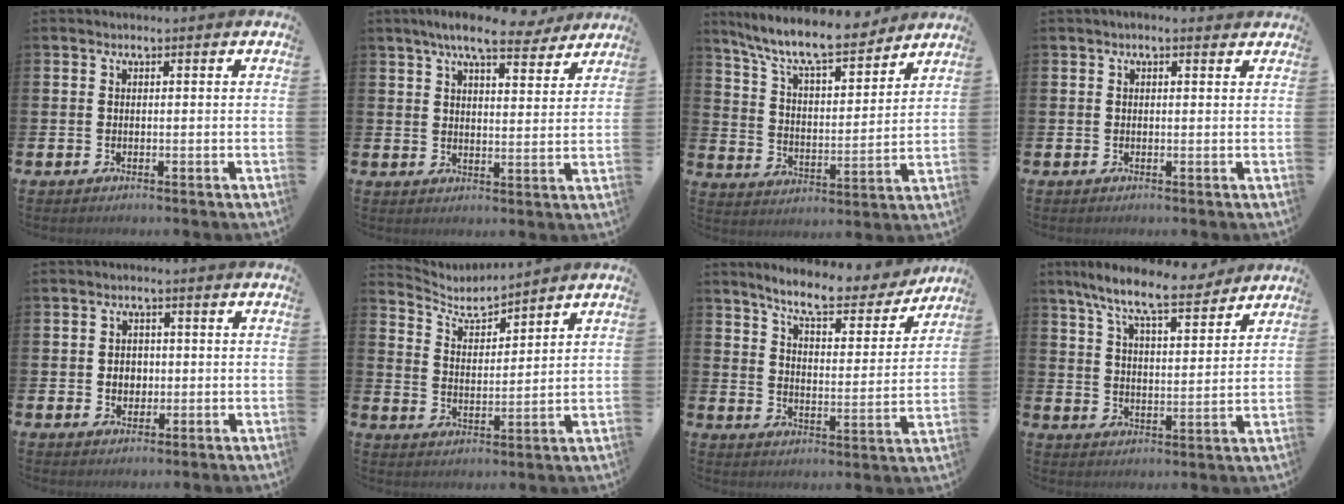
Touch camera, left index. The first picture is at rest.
{"total": 8.3, "force": [7.3, 1.8, 3.6], "torque": [-0.068, -0.029, 0.129]}
{"total": 10.5, "force": [9.4, 2.0, 4.4], "torque": [-0.106, -0.063, 0.161]}
{"total": 0.7, "force": [0.4, 0.2, 0.5], "torque": [-0.005, 0.003, 0.006]}
{"total": 2.6, "force": [-0.1, 2.3, 1.1], "torque": [-0.004, 0.001, -0.010]}
{"total": 4.6, "force": [4.5, 0.9, 0.7], "torque": [-0.040, -0.028, 0.078]}
{"total": 8.1, "force": [7.4, 1.5, 2.9], "torque": [-0.071, -0.048, 0.123]}
{"total": 9.2, "force": [8.1, 1.6, 4.2], "torque": [-0.100, -0.040, 0.141]}